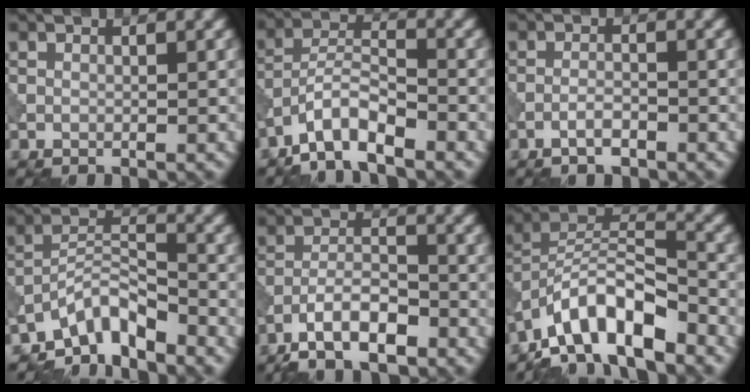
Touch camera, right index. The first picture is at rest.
{"total": 4.7, "force": [-3.7, 1.1, 2.7], "torque": [-0.047, 0.007, -0.078]}
{"total": 1.6, "force": [-1.1, 0.3, 1.1], "torque": [-0.020, 0.003, -0.024]}
{"total": 5.3, "force": [-4.6, 1.4, 2.4], "torque": [-0.031, 0.006, -0.093]}
{"total": 5.9, "force": [-3.9, 2.0, 3.9], "torque": [-0.068, 0.004, -0.077]}
{"total": 9.2, "force": [-6.5, 3.2, 5.7], "torque": [-0.087, 0.010, -0.132]}